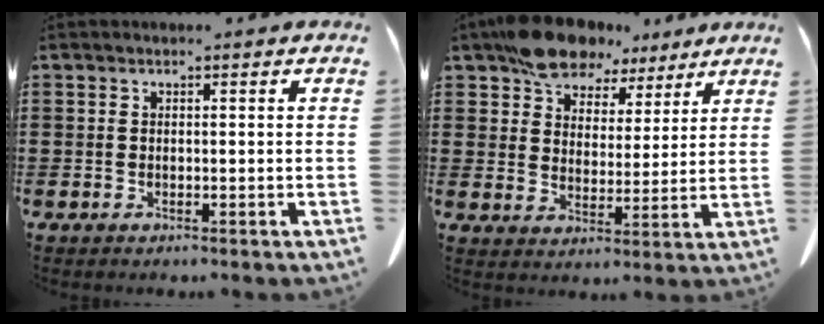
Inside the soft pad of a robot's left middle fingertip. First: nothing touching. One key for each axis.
{"total": 9.4, "fx": 8.0, "fy": 4.3, "fz": 2.7, "tx": -0.078, "ty": -0.018, "tz": 0.152}